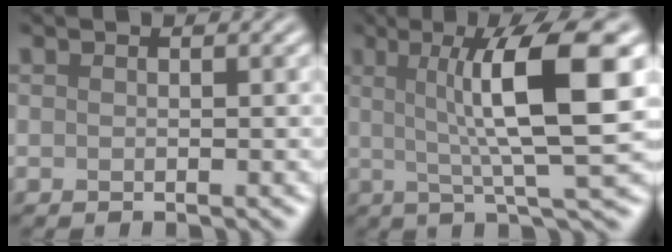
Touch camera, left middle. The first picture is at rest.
{"total": 9.8, "force": [1.8, 1.9, 9.4], "torque": [-0.125, 0.002, 0.030]}